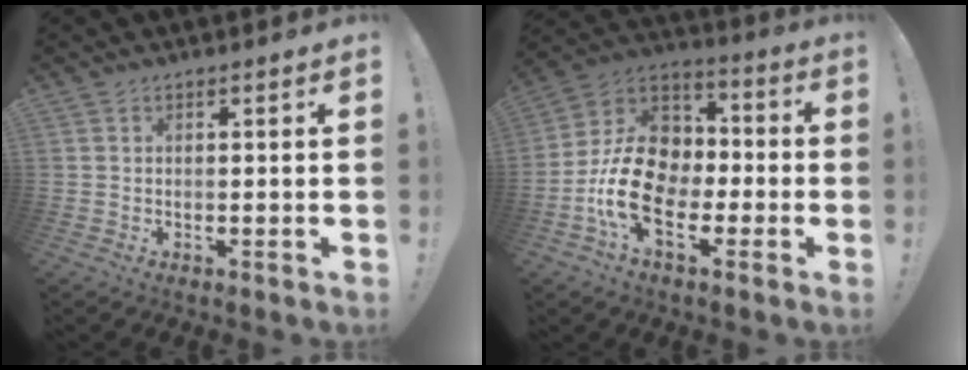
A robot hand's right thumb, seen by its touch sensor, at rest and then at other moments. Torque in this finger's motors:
{"motor_torque": [1.94, 2.13, 1.57, -1.20, 0.49]}